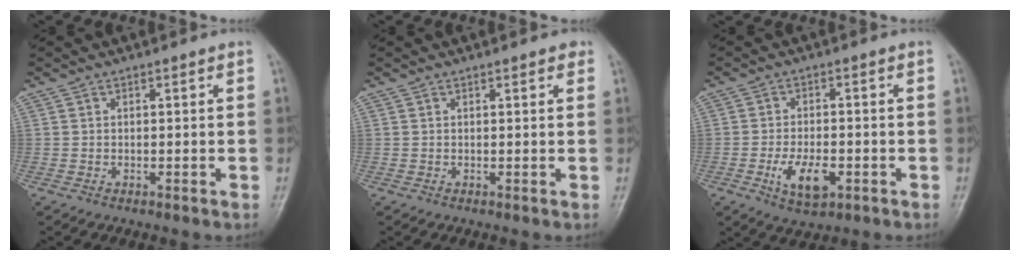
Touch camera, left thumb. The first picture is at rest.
{"total": 1.2, "force": [0.8, 0.4, 0.8], "torque": [-0.008, -0.001, 0.007]}
{"total": 6.9, "force": [-2.4, 3.4, 5.4], "torque": [-0.092, 0.004, -0.036]}